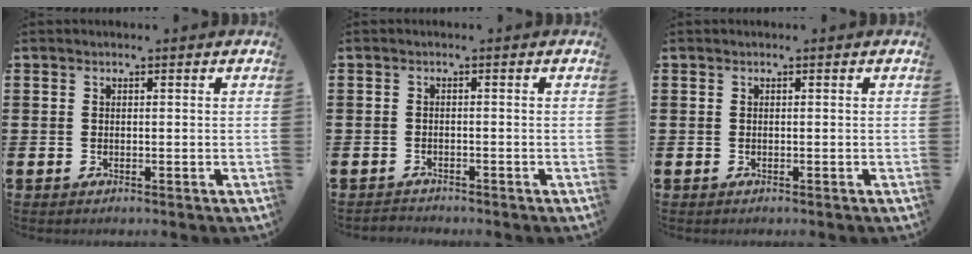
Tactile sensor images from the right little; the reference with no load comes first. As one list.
[{"total": 0.9, "force": [-0.9, 0.1, -0.4], "torque": [-0.003, 0.001, -0.015]}, {"total": 0.0}]